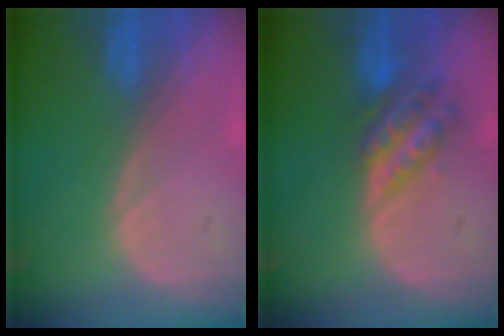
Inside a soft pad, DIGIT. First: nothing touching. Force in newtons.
{"total": 6.2, "press": 5.4, "slide": 3.0}